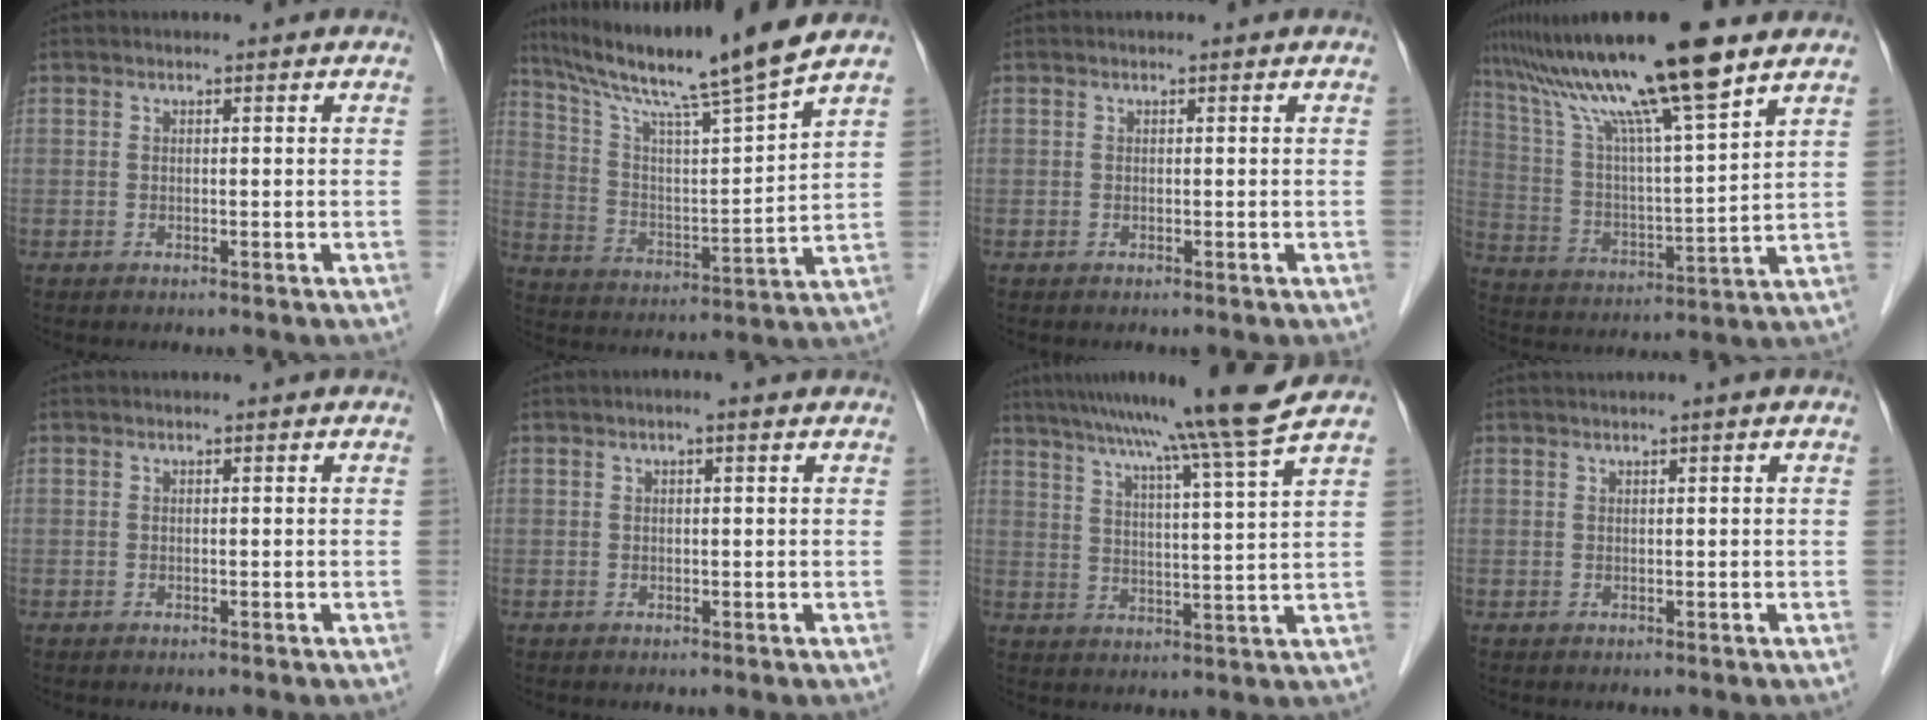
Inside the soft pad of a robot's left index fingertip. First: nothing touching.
{"total": 17.5, "force": [14.3, -1.7, 9.9], "torque": [-0.171, -0.003, 0.240]}
{"total": 0.0}
{"total": 18.9, "force": [13.9, -0.1, 12.7], "torque": [-0.225, 0.018, 0.249]}
{"total": 0.0}
{"total": 1.7, "force": [0.9, 0.3, 1.4], "torque": [-0.028, 0.012, 0.009]}
{"total": 15.5, "force": [12.6, -3.5, 8.2], "torque": [-0.131, -0.029, 0.175]}
{"total": 0.9, "force": [0.5, -0.2, 0.7], "torque": [-0.018, 0.004, 0.014]}